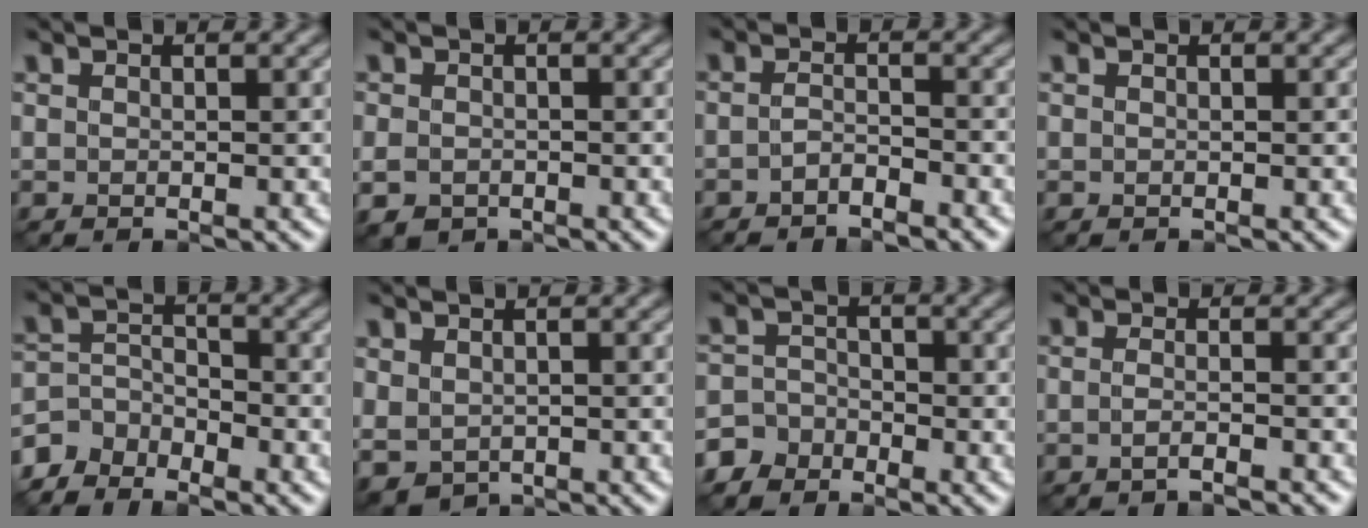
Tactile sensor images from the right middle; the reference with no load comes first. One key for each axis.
{"total": 1.8, "fx": -0.8, "fy": 1.3, "fz": 1.0, "tx": -0.024, "ty": -0.006, "tz": -0.017}
{"total": 1.5, "fx": -1.1, "fy": 0.2, "fz": 0.9, "tx": -0.027, "ty": 0.007, "tz": -0.025}
{"total": 0.0}
{"total": 3.5, "fx": -3.2, "fy": 1.3, "fz": 0.5, "tx": -0.012, "ty": 0.007, "tz": -0.074}
{"total": 2.3, "fx": -0.3, "fy": 1.7, "fz": 1.5, "tx": -0.039, "ty": -0.006, "tz": -0.002}
{"total": 4.7, "fx": -3.4, "fy": 3.1, "fz": 0.3, "tx": 0.014, "ty": -0.001, "tz": -0.068}
{"total": 1.8, "fx": -1.3, "fy": 0.1, "fz": 1.3, "tx": -0.025, "ty": -0.004, "tz": -0.031}